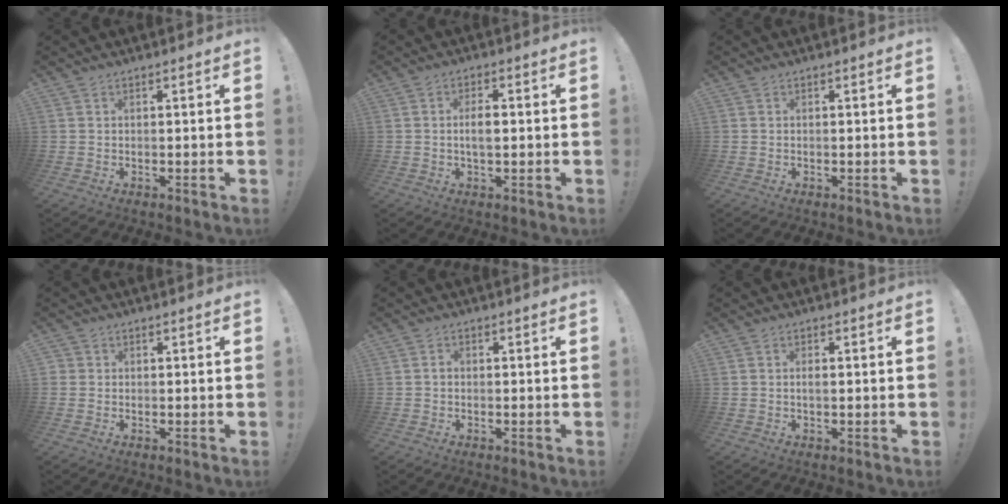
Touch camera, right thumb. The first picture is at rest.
{"total": 4.4, "force": [-0.1, 1.9, 3.9], "torque": [-0.064, 0.002, -0.008]}
{"total": 0.0}
{"total": 1.1, "force": [0.1, 1.1, 0.3], "torque": [-0.009, 0.003, 0.003]}
{"total": 1.0, "force": [-0.6, 0.7, 0.4], "torque": [-0.012, 0.006, -0.010]}
{"total": 0.9, "force": [-0.1, 0.3, 0.8], "torque": [-0.016, 0.001, -0.002]}